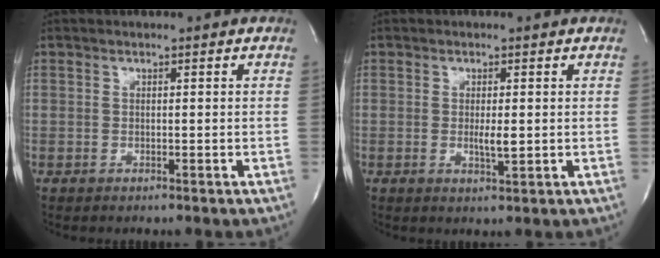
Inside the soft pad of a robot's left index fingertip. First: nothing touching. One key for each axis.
{"total": 2.4, "fx": -0.7, "fy": 0.4, "fz": 2.3, "tx": -0.041, "ty": -0.010, "tz": -0.010}